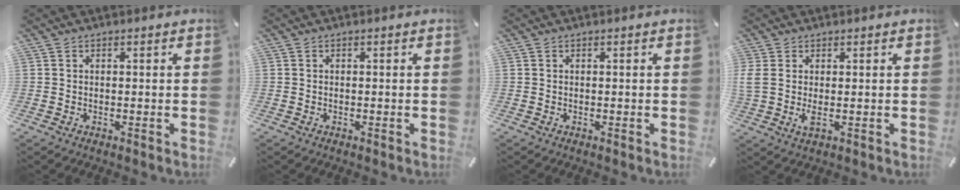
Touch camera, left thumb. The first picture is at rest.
{"total": 0.0}
{"total": 0.0}
{"total": 4.0, "force": [0.3, 1.2, 3.8], "torque": [-0.083, -0.008, 0.005]}